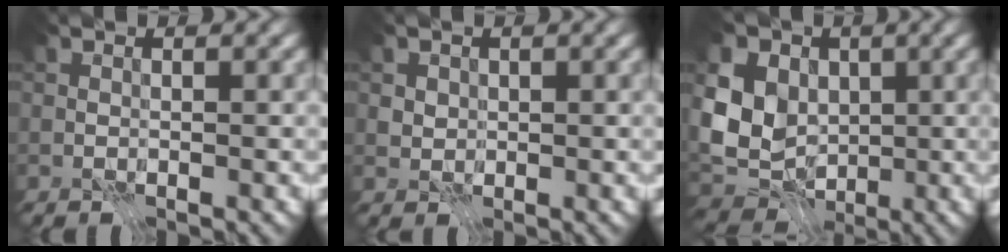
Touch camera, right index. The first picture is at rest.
{"total": 1.2, "force": [0.3, 1.1, 0.3], "torque": [-0.010, -0.007, 0.011]}
{"total": 10.9, "force": [1.5, 9.0, 6.0], "torque": [-0.131, 0.016, 0.006]}